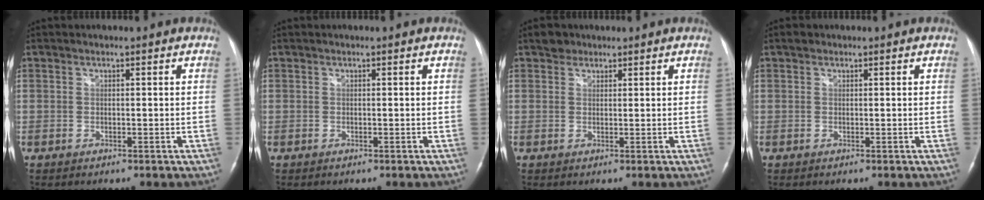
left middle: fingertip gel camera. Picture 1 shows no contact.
{"total": 0.0}
{"total": 2.0, "force": [1.4, 1.3, 0.2], "torque": [0.000, 0.005, 0.022]}
{"total": 0.7, "force": [0.5, 0.4, 0.2], "torque": [-0.004, 0.009, 0.008]}